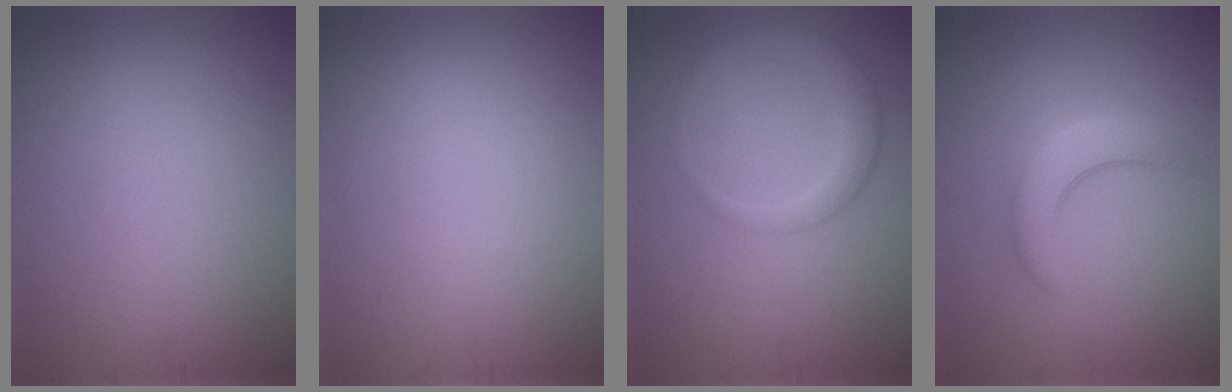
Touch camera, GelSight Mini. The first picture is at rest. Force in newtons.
{"total": 0.0}
{"total": 2.8, "press": 2.8, "slide": 0.2}
{"total": 3.0, "press": 3.0, "slide": 0.3}